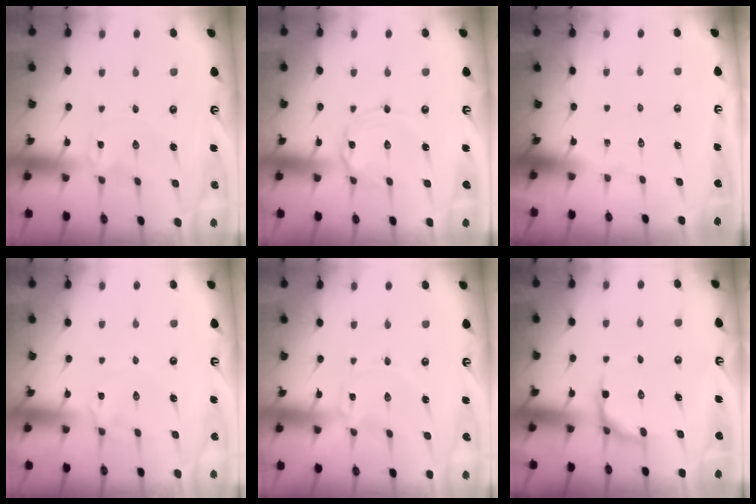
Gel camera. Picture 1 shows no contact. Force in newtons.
{"total": 0.7, "press": 0.7, "slide": 0.1}
{"total": 0.0}
{"total": 2.2, "press": 2.1, "slide": 0.4}
{"total": 0.7, "press": 0.7, "slide": 0.0}
{"total": 5.9, "press": 5.3, "slide": 2.5}